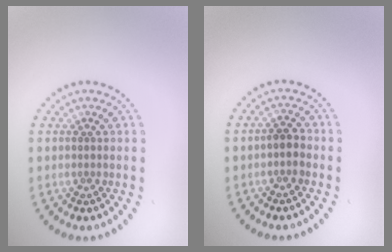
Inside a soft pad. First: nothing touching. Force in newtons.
{"total": 1.6, "press": 1.4, "slide": 0.7}